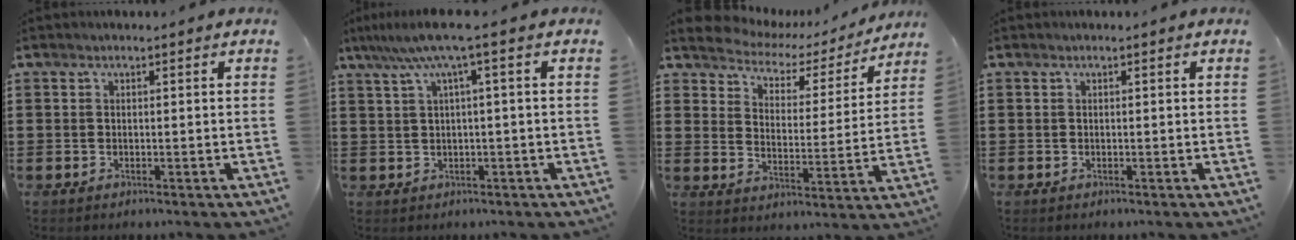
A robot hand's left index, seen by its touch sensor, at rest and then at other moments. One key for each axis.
{"total": 5.4, "fx": 1.9, "fy": -0.4, "fz": 5.0, "tx": -0.101, "ty": -0.003, "tz": 0.029}
{"total": 3.6, "fx": 3.3, "fy": 1.4, "fz": 0.3, "tx": -0.032, "ty": -0.025, "tz": 0.049}
{"total": 0.0}